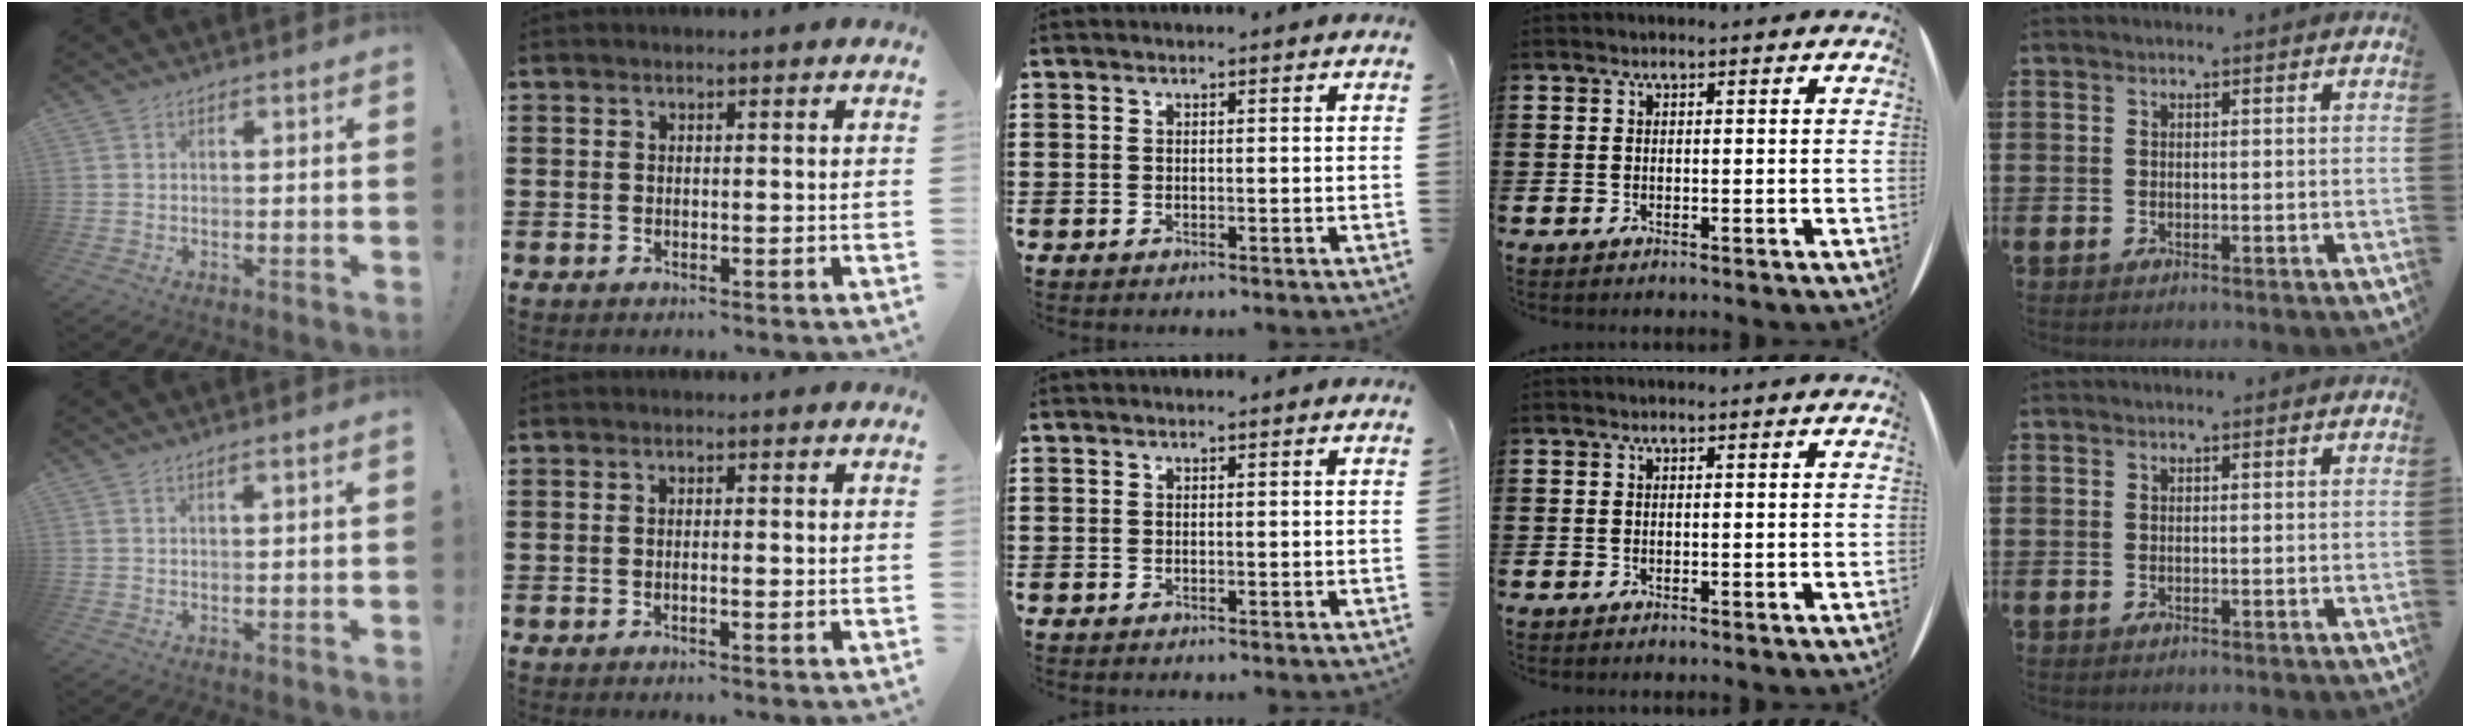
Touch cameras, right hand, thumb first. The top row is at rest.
{"thumb": {"total": 1.3, "force": [0.7, -0.2, 1.1], "torque": [-0.022, 0.000, 0.011]}, "index": {"total": 0.9, "force": [-0.3, 0.0, 0.8], "torque": [-0.015, -0.003, -0.005]}}